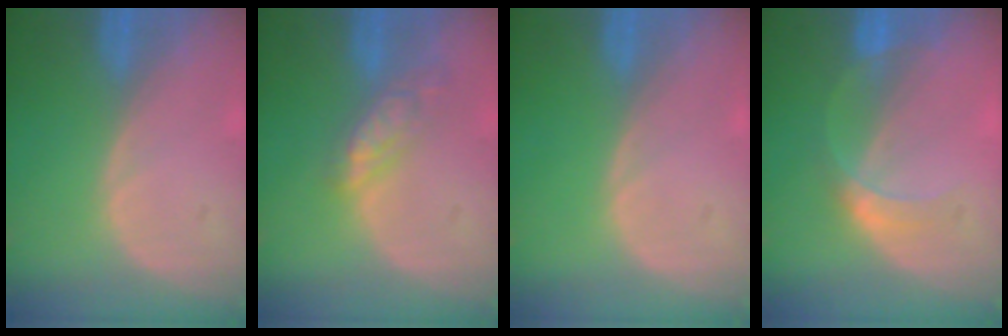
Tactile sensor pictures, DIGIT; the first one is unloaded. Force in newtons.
{"total": 5.7, "press": 5.1, "slide": 2.6}
{"total": 0.0}
{"total": 3.7, "press": 3.6, "slide": 0.3}